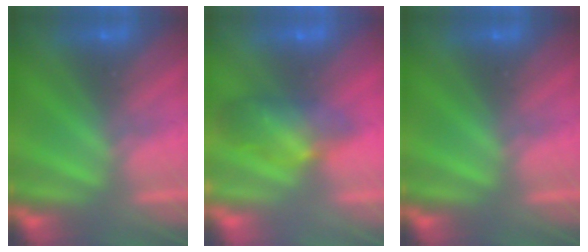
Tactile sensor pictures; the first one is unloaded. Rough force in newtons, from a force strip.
{"total": 7.8}
{"total": 0.0}